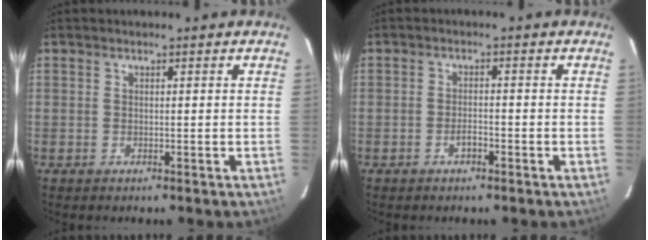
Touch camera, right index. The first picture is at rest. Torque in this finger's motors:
{"motor_torque": [-0.08, 0.08, 0.15, 0.01]}